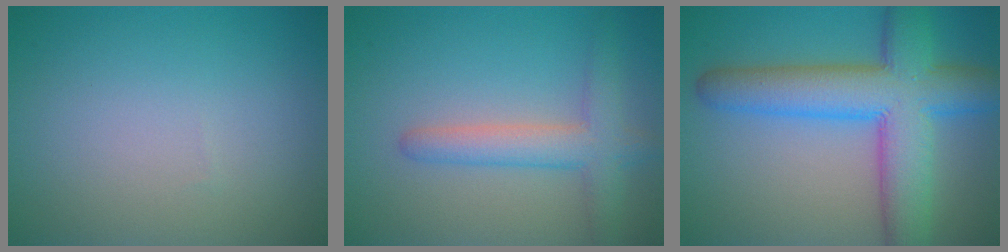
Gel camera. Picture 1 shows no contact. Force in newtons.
{"total": 3.8, "press": 3.8, "slide": 0.2}
{"total": 9.8, "press": 9.8, "slide": 0.3}